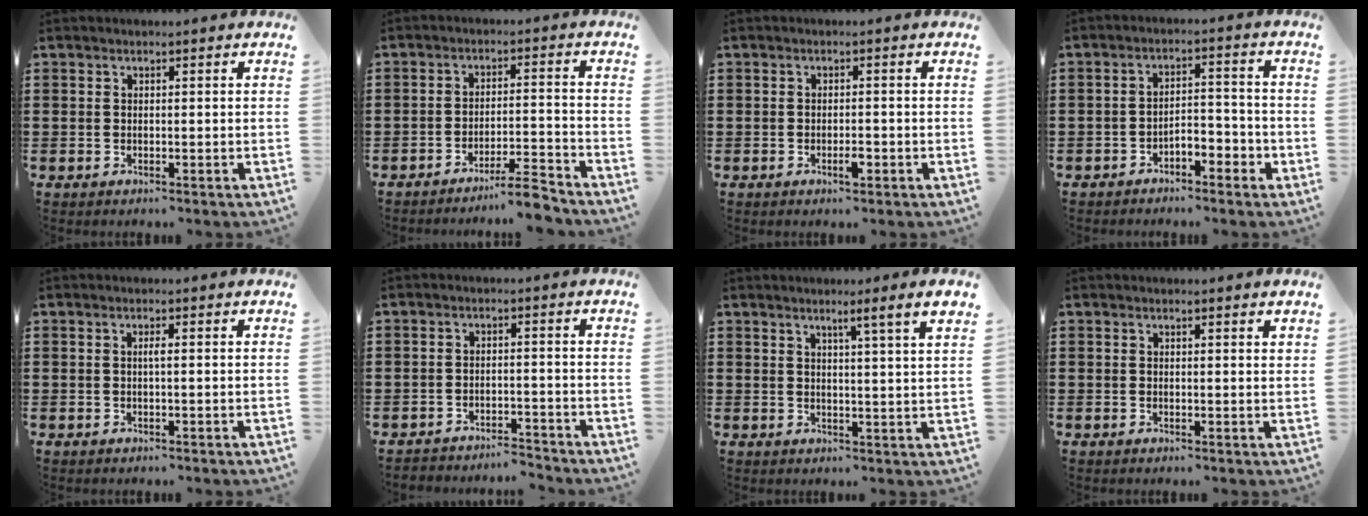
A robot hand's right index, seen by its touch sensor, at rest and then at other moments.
{"total": 5.8, "force": [-5.3, -0.2, 2.4], "torque": [-0.039, -0.008, -0.101]}
{"total": 2.1, "force": [-1.0, 0.6, 1.8], "torque": [-0.031, 0.000, -0.018]}
{"total": 3.1, "force": [-2.5, 1.3, 1.4], "torque": [-0.030, 0.010, -0.051]}
{"total": 0.9, "force": [0.0, 0.0, 0.9], "torque": [-0.017, -0.003, -0.001]}
{"total": 3.5, "force": [-3.5, 0.3, -0.2], "torque": [-0.003, 0.002, -0.076]}
{"total": 3.1, "force": [1.7, -1.1, 2.3], "torque": [-0.033, -0.017, 0.019]}
{"total": 0.5, "force": [0.4, 0.0, 0.3], "torque": [-0.007, -0.001, 0.009]}